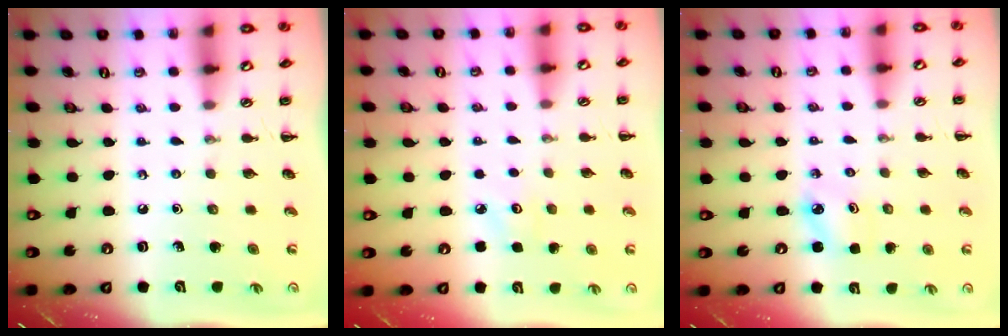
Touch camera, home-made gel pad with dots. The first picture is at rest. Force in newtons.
{"total": 2.7, "press": 2.6, "slide": 0.7}
{"total": 2.5, "press": 2.5, "slide": 0.5}